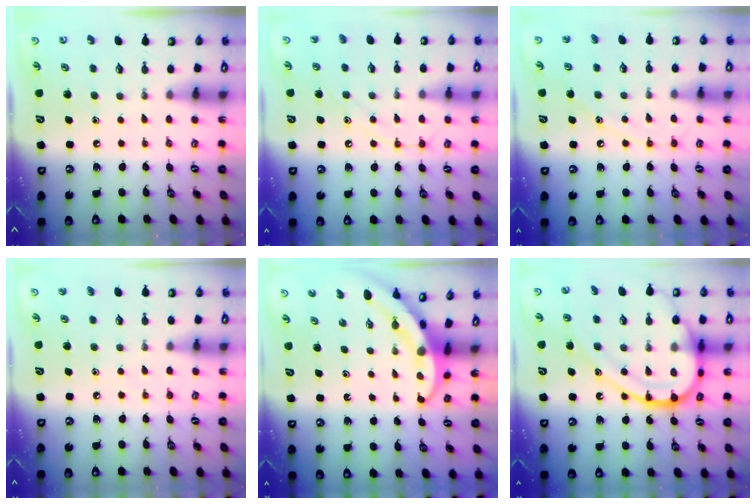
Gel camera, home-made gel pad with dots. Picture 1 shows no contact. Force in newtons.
{"total": 10.6, "press": 10.6, "slide": 0.9}
{"total": 9.7, "press": 9.7, "slide": 0.8}
{"total": 5.7, "press": 5.6, "slide": 1.1}
{"total": 3.9, "press": 3.9, "slide": 0.6}
{"total": 22.9, "press": 22.7, "slide": 2.3}